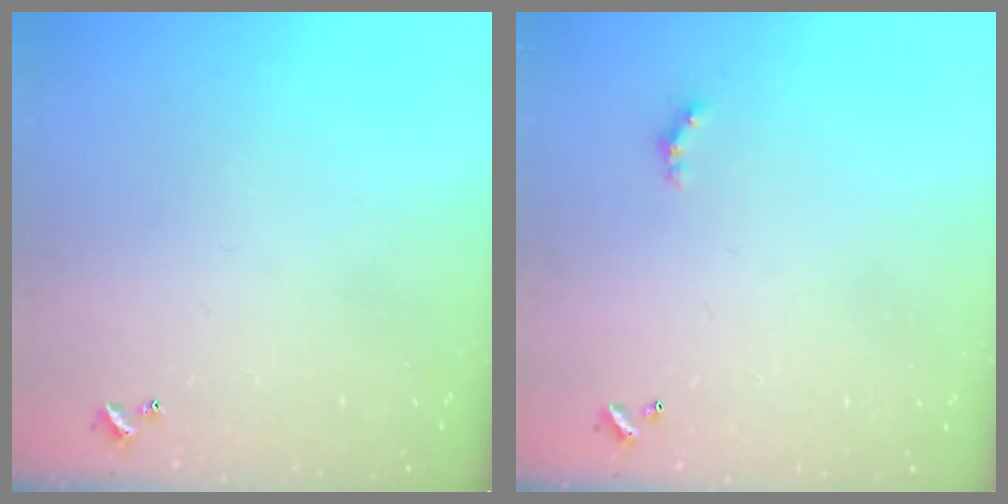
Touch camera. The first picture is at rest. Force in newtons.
{"total": 1.6, "press": 1.6, "slide": 0.4}